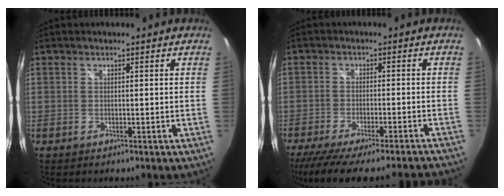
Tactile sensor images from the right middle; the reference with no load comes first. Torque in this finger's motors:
{"motor_torque": [1.06, -1.08, 0.17, 0.08]}